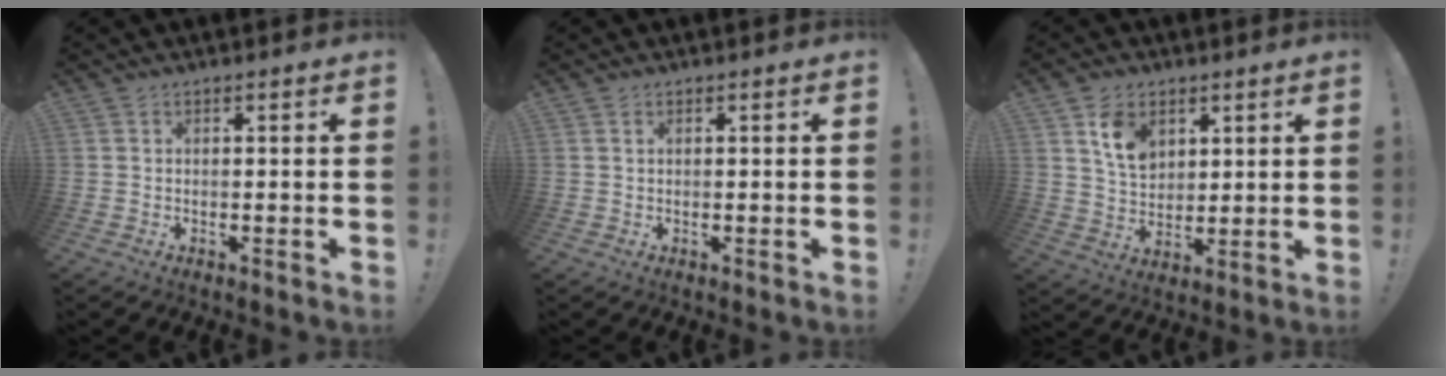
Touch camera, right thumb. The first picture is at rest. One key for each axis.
{"total": 0.6, "fx": 0.5, "fy": 0.1, "fz": 0.4, "tx": -0.008, "ty": 0.000, "tz": 0.009}
{"total": 10.0, "fx": 5.1, "fy": 6.8, "fz": 5.1, "tx": -0.071, "ty": -0.021, "tz": 0.098}